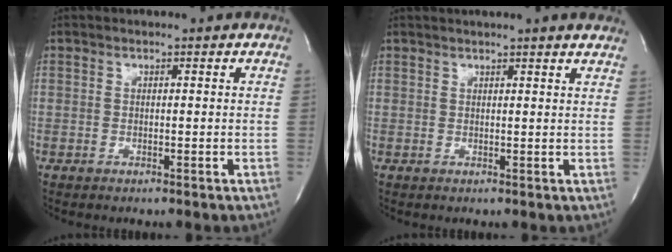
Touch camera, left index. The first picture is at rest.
{"total": 7.3, "force": [6.6, -0.2, 3.1], "torque": [-0.045, 0.016, 0.064]}